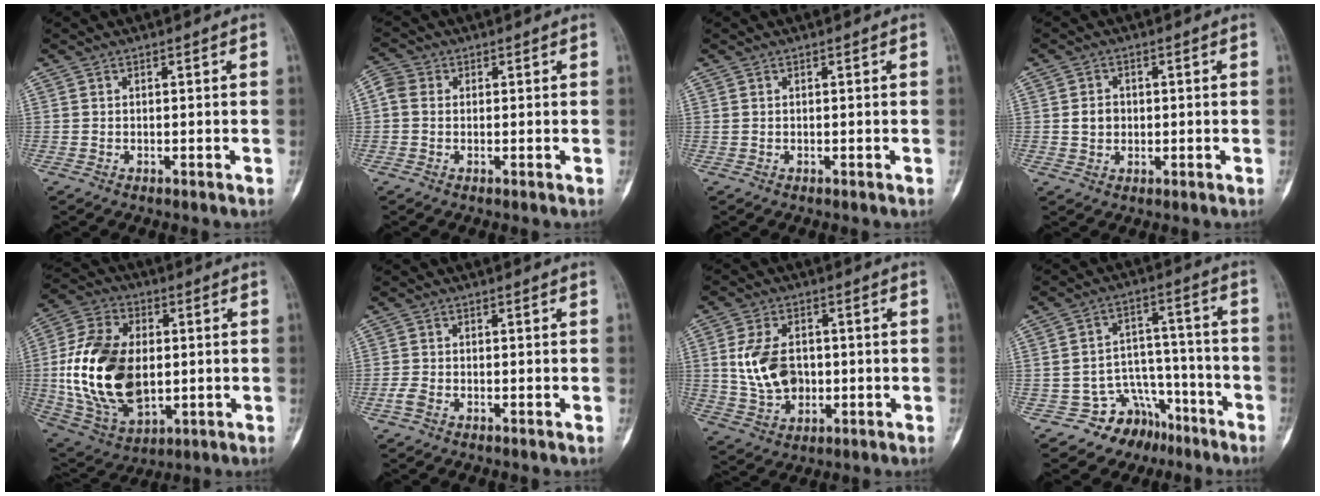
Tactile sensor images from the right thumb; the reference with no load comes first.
{"total": 3.2, "force": [0.3, 2.7, 1.6], "torque": [-0.033, 0.011, 0.000]}
{"total": 0.0}
{"total": 3.2, "force": [0.1, 2.7, 1.6], "torque": [-0.011, 0.005, 0.003]}
{"total": 22.4, "force": [-0.2, 14.1, 17.3], "torque": [-0.326, -0.003, 0.012]}
{"total": 1.8, "force": [-1.1, 0.9, 1.1], "torque": [-0.030, 0.000, -0.024]}
{"total": 10.3, "force": [0.4, 7.3, 7.3], "torque": [-0.122, 0.001, 0.016]}
{"total": 9.9, "force": [-6.7, 7.2, 1.2], "torque": [0.030, 0.100, -0.102]}